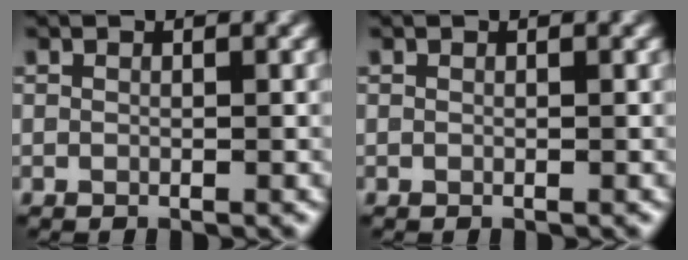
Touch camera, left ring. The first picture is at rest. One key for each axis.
{"total": 0.0}